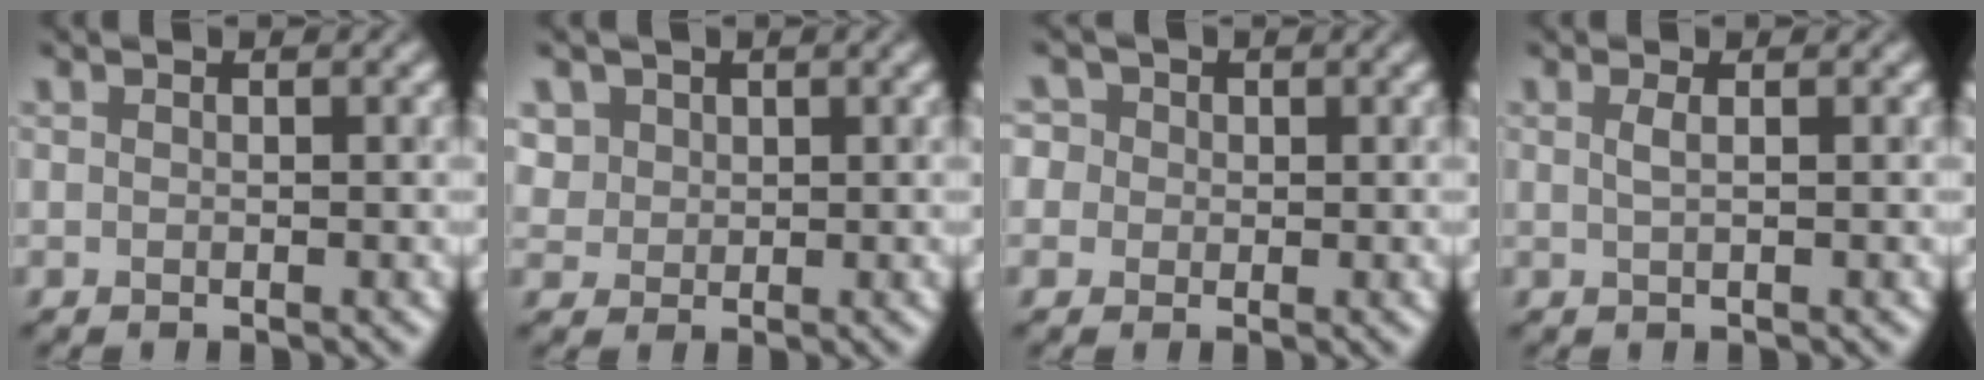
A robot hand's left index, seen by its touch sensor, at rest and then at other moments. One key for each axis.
{"total": 1.1, "fx": 0.5, "fy": 0.7, "fz": -0.7, "tx": -0.012, "ty": -0.001, "tz": 0.043}
{"total": 1.7, "fx": 0.4, "fy": 1.6, "fz": -0.2, "tx": -0.003, "ty": 0.018, "tz": 0.011}
{"total": 0.6, "fx": 0.2, "fy": 0.2, "fz": 0.6, "tx": -0.012, "ty": 0.002, "tz": 0.000}